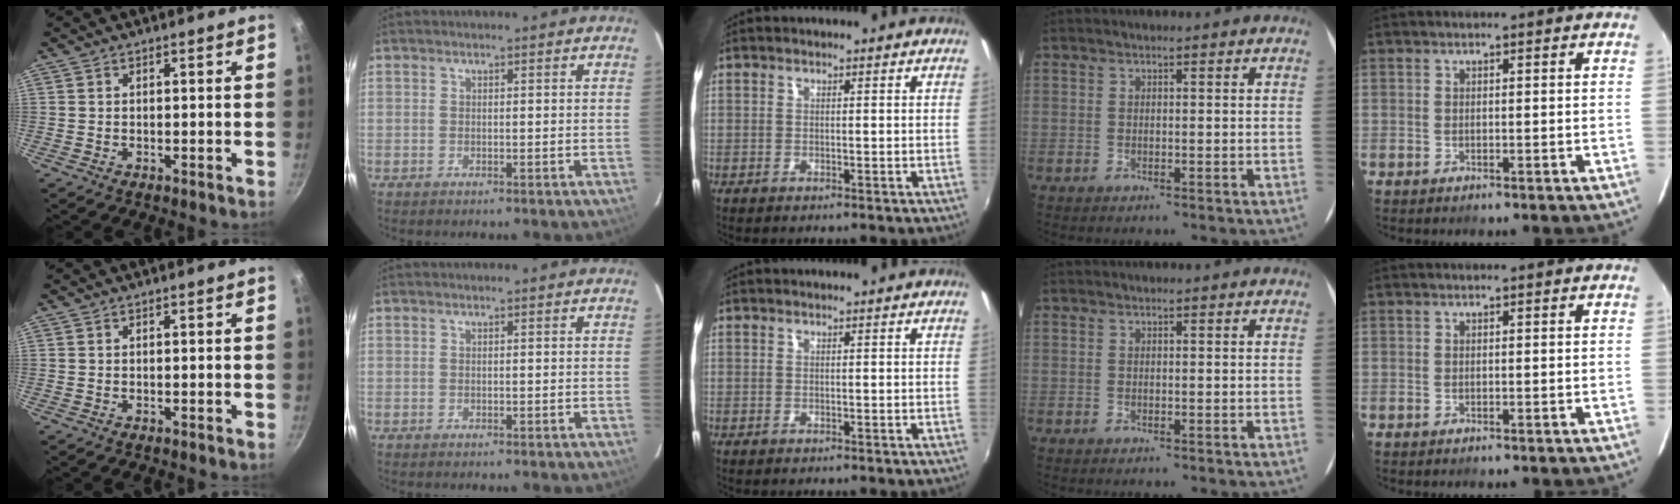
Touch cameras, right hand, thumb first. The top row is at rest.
{}